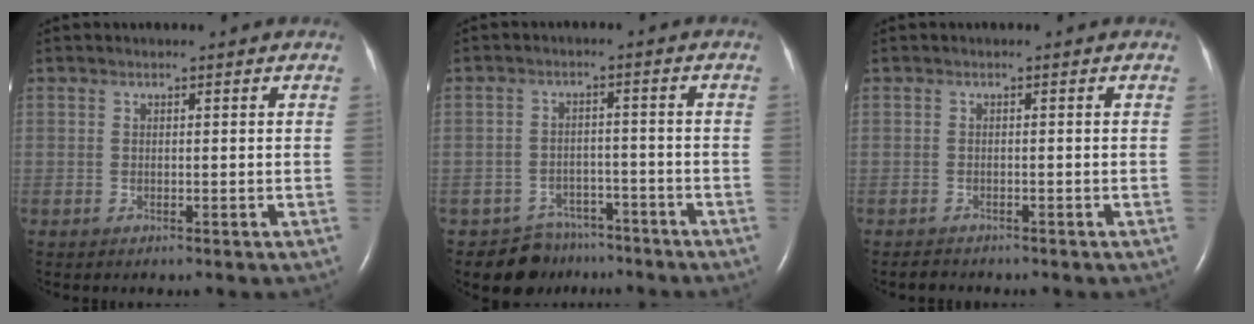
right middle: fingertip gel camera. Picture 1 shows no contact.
{"total": 6.5, "force": [-5.3, 3.6, -0.8], "torque": [0.021, 0.023, -0.080]}
{"total": 1.2, "force": [-1.1, 0.4, 0.0], "torque": [-0.006, -0.003, -0.018]}